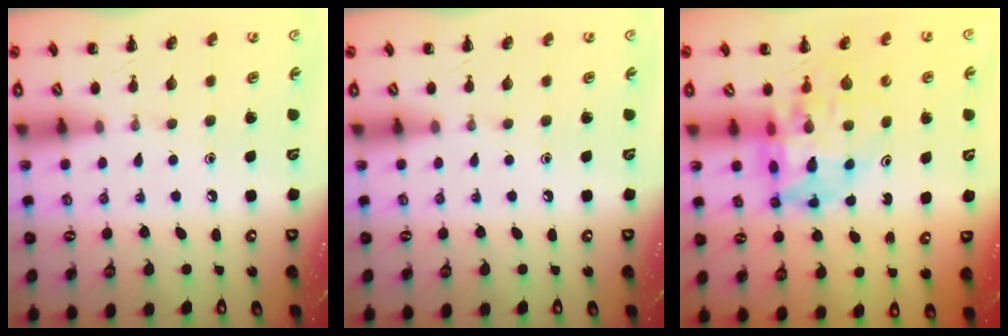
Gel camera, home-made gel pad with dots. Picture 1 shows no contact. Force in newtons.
{"total": 0.0}
{"total": 12.4, "press": 11.8, "slide": 3.6}